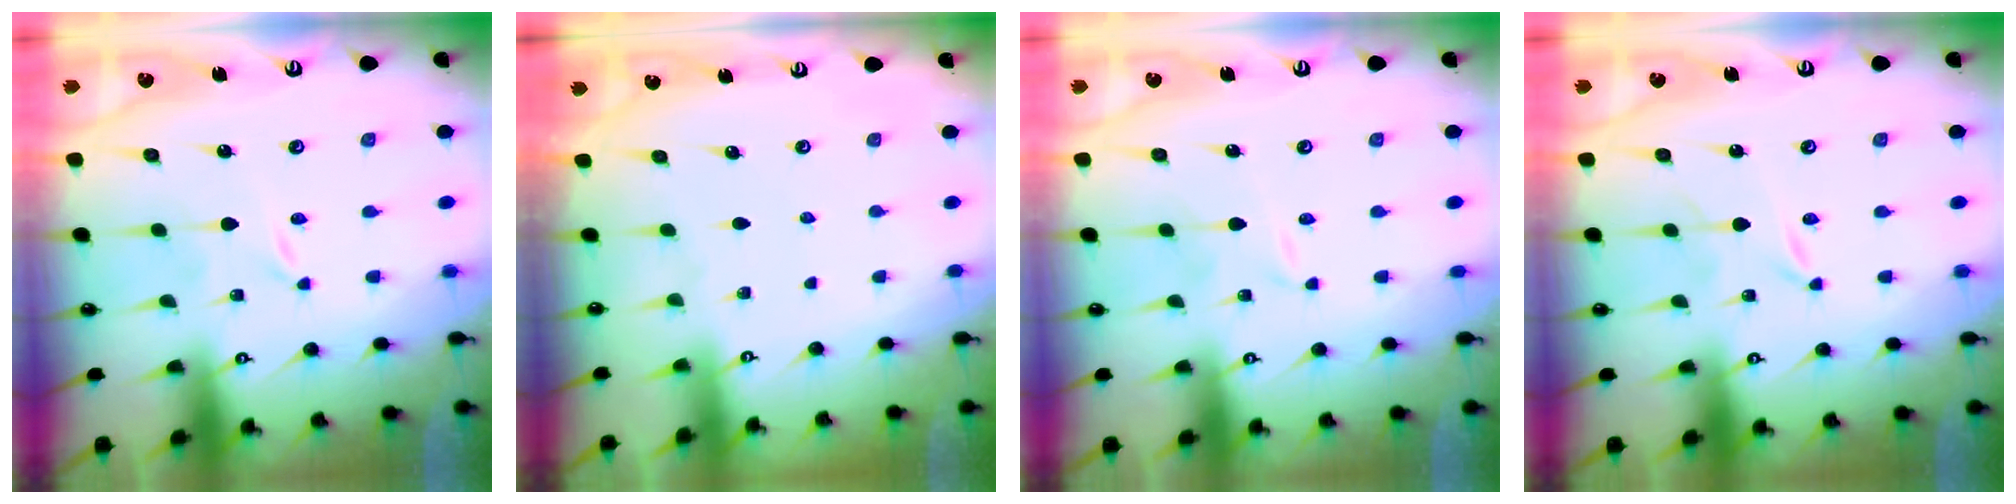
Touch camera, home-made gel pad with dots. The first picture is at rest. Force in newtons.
{"total": 0.0}
{"total": 1.6, "press": 1.6, "slide": 0.2}
{"total": 0.9, "press": 0.8, "slide": 0.1}